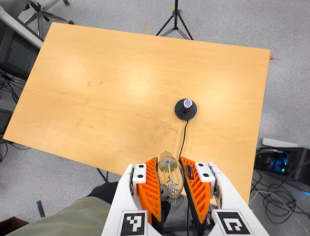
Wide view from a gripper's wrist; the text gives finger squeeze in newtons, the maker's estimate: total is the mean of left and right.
{"total": 18.2, "left": 19.5, "right": 16.8}